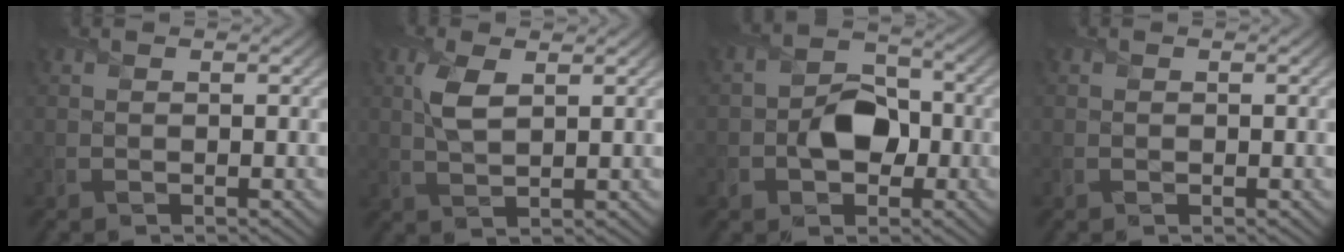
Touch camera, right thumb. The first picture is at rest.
{"total": 3.8, "force": [1.3, 1.6, 3.2], "torque": [-0.078, 0.002, 0.029]}
{"total": 6.1, "force": [-1.6, 4.5, 3.7], "torque": [-0.059, 0.001, -0.035]}
{"total": 0.0}